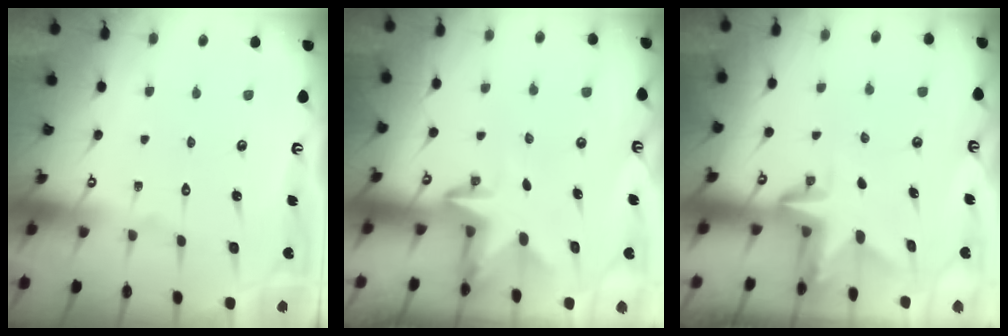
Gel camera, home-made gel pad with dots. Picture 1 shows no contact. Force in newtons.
{"total": 3.3, "press": 3.2, "slide": 0.8}
{"total": 3.0, "press": 3.0, "slide": 0.2}